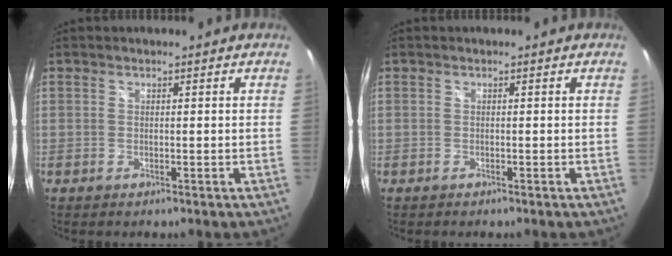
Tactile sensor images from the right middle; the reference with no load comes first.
{"total": 0.0}